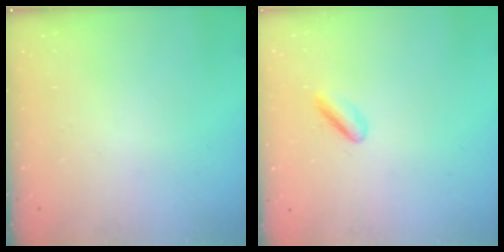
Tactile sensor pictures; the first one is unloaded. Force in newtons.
{"total": 2.2, "press": 1.8, "slide": 1.2}